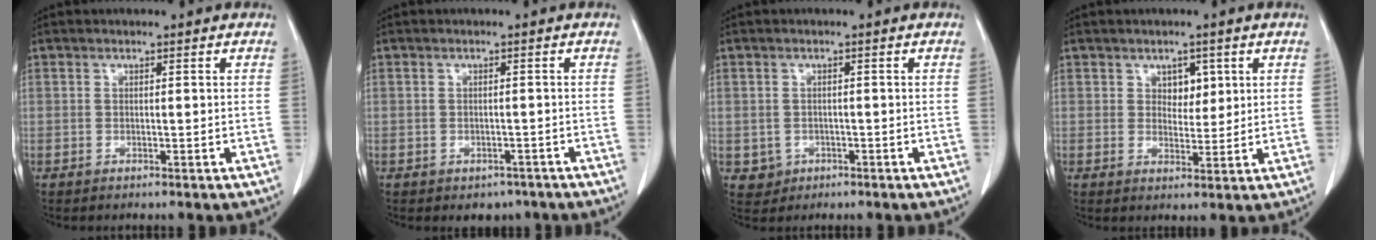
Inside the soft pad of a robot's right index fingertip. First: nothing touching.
{"total": 2.9, "force": [-1.9, 2.1, 0.6], "torque": [-0.001, 0.007, -0.020]}
{"total": 2.7, "force": [-0.9, 2.5, 0.4], "torque": [-0.001, 0.007, -0.007]}
{"total": 3.2, "force": [1.4, 2.1, 2.0], "torque": [-0.022, 0.001, 0.023]}